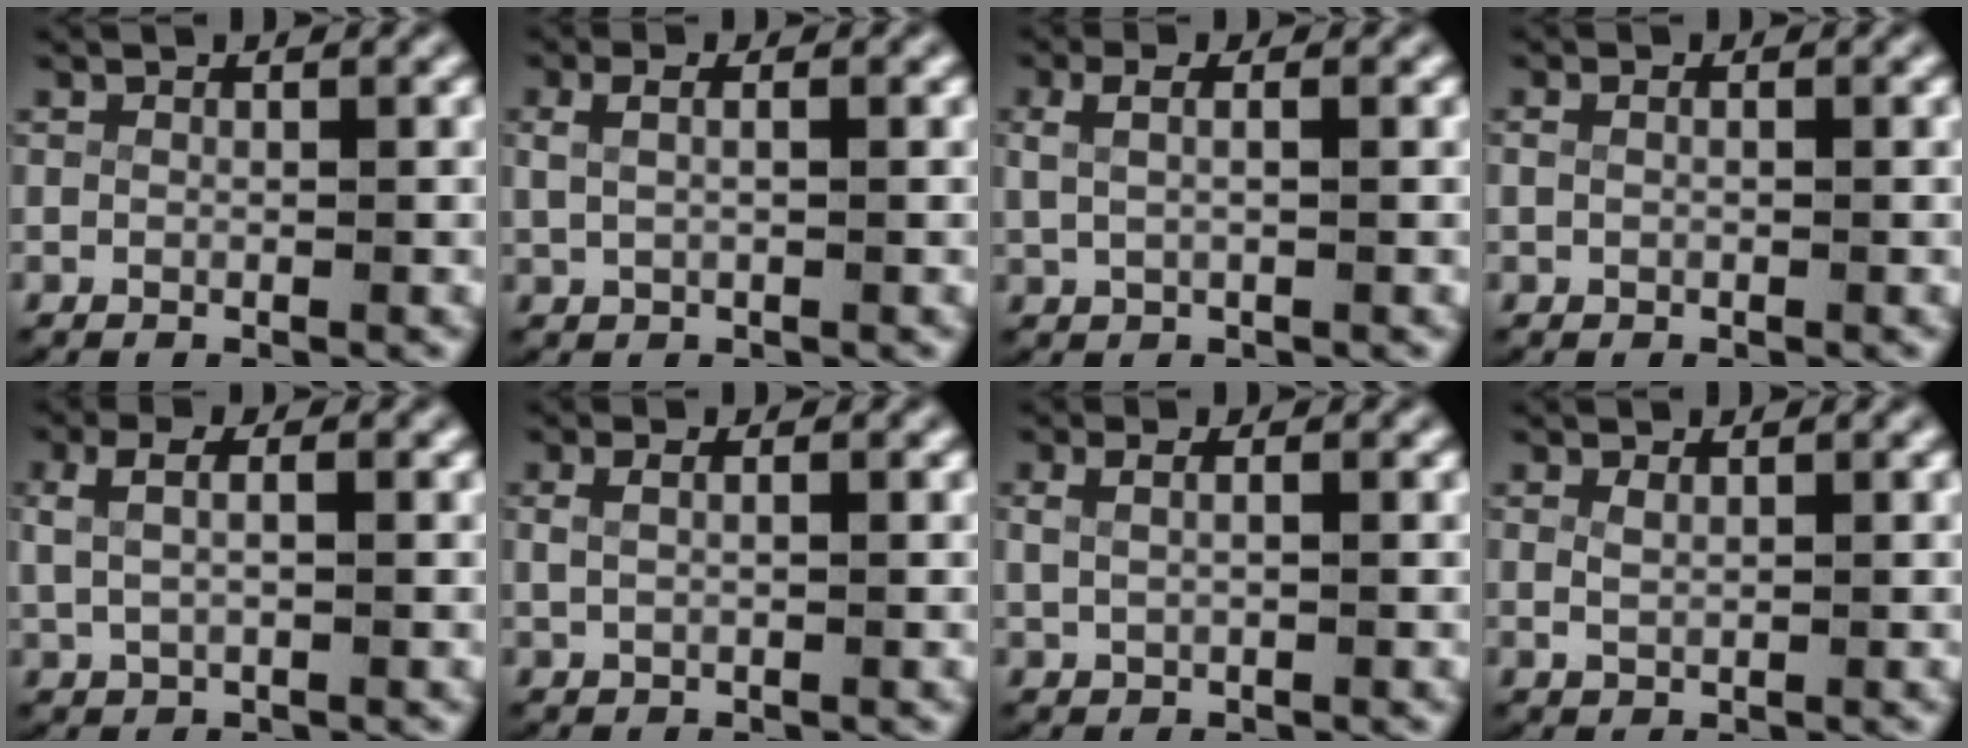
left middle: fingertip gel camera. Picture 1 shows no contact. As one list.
[{"total": 2.5, "force": [0.5, 1.4, 2.0], "torque": [-0.047, 0.001, 0.010]}, {"total": 3.0, "force": [0.7, 1.7, 2.4], "torque": [-0.054, 0.004, 0.012]}, {"total": 0.9, "force": [0.0, 0.6, 0.7], "torque": [-0.020, -0.006, 0.003]}, {"total": 3.8, "force": [0.9, 2.3, 2.9], "torque": [-0.064, 0.006, 0.014]}, {"total": 1.6, "force": [0.2, 0.8, 1.4], "torque": [-0.035, -0.001, 0.008]}, {"total": 1.9, "force": [0.4, 1.0, 1.6], "torque": [-0.036, -0.001, 0.010]}, {"total": 0.7, "force": [0.4, 0.2, 0.6], "torque": [-0.018, -0.008, 0.016]}]